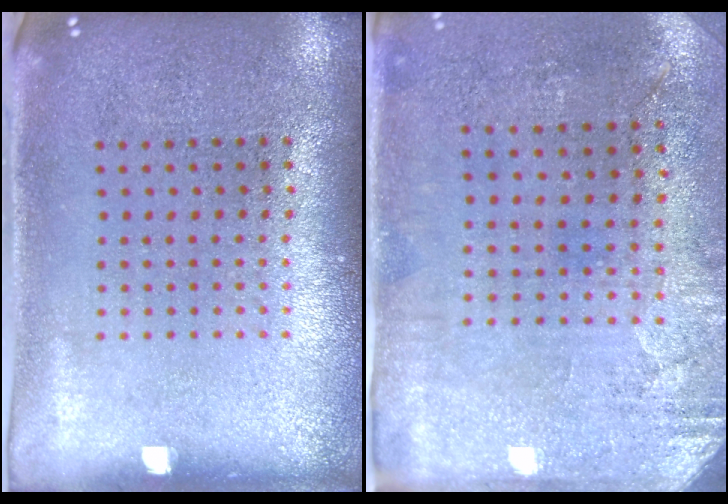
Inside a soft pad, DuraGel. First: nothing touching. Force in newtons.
{"total": 2.8, "press": 2.4, "slide": 1.6}